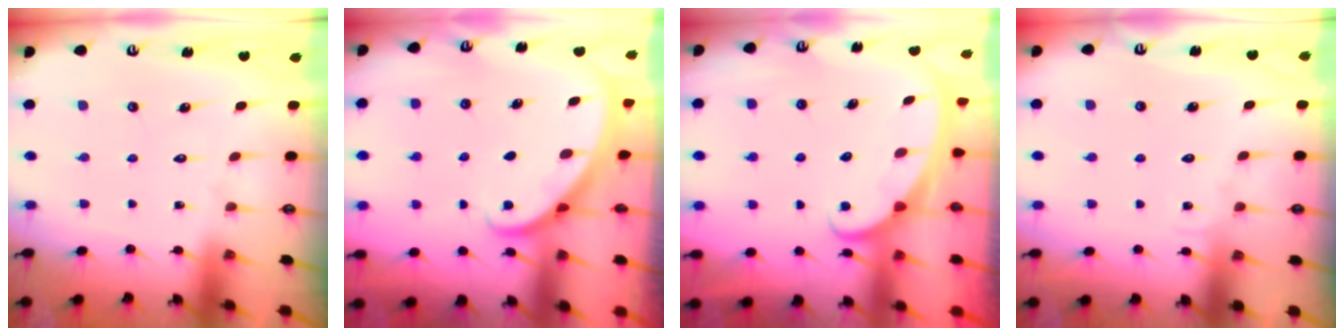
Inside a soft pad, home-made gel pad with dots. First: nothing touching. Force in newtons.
{"total": 1.8, "press": 1.8, "slide": 0.0}
{"total": 2.6, "press": 2.5, "slide": 0.3}
{"total": 2.9, "press": 2.9, "slide": 0.3}